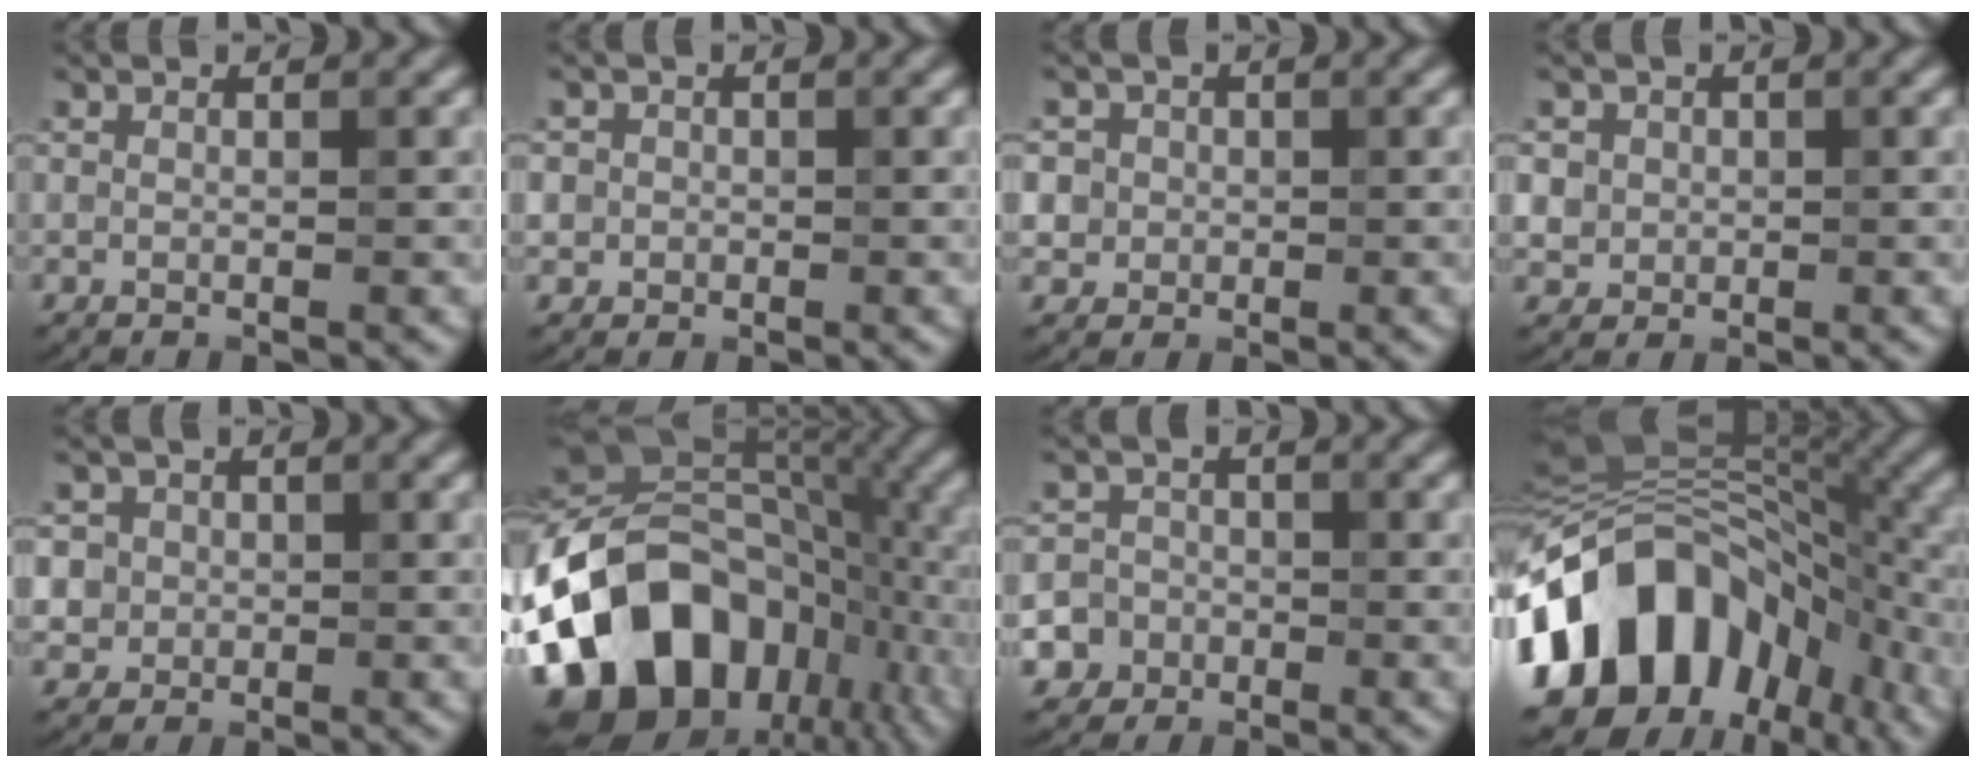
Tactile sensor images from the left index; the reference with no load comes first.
{"total": 1.8, "force": [0.1, 1.8, 0.3], "torque": [0.015, 0.003, -0.006]}
{"total": 4.0, "force": [0.8, 3.7, 1.1], "torque": [-0.006, 0.023, 0.002]}
{"total": 2.6, "force": [0.5, 2.4, 0.7], "torque": [-0.005, 0.005, 0.016]}
{"total": 4.5, "force": [1.0, 4.2, 1.3], "torque": [-0.017, 0.027, 0.004]}
{"total": 17.0, "force": [-6.4, 11.7, 10.5], "torque": [-0.188, -0.006, -0.119]}
{"total": 5.7, "force": [-2.8, 4.9, 0.7], "torque": [0.005, -0.006, -0.068]}
{"total": 15.2, "force": [-5.3, 11.0, 9.1], "torque": [-0.149, 0.004, -0.103]}